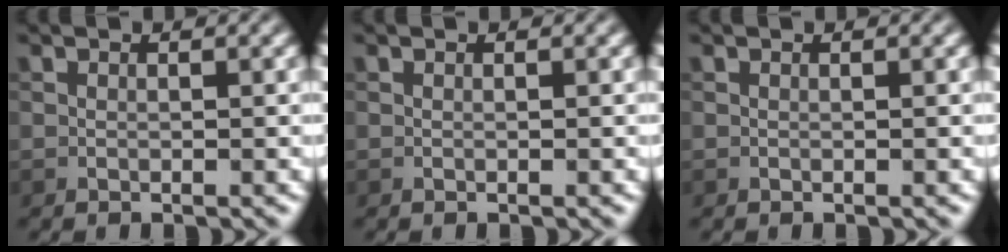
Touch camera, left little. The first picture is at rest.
{"total": 0.0}
{"total": 0.0}